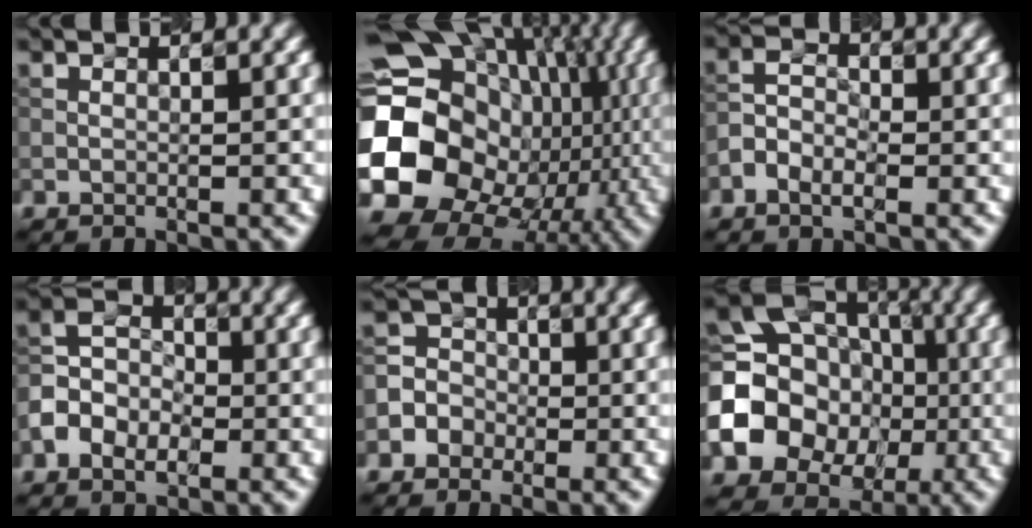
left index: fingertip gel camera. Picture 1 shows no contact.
{"total": 20.6, "force": [-1.7, 17.7, 10.4], "torque": [-0.187, -0.019, -0.047]}
{"total": 2.7, "force": [-1.2, 1.6, 1.8], "torque": [-0.037, 0.007, -0.032]}
{"total": 4.8, "force": [-1.8, 3.5, 2.8], "torque": [-0.056, 0.006, -0.039]}
{"total": 3.6, "force": [-1.6, 3.2, 0.8], "torque": [0.013, 0.011, -0.039]}
{"total": 12.9, "force": [-2.0, 11.2, 5.9], "torque": [-0.136, -0.013, -0.057]}